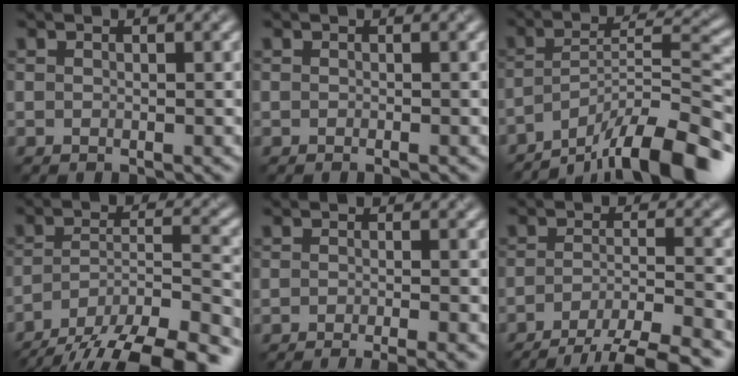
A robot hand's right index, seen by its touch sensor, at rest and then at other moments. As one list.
[{"total": 0.6, "force": [-0.3, 0.1, 0.4], "torque": [-0.004, -0.005, -0.007]}, {"total": 13.1, "force": [-10.2, 3.1, 7.6], "torque": [-0.120, 0.026, -0.170]}, {"total": 15.7, "force": [-13.0, 4.9, 7.4], "torque": [-0.140, -0.020, -0.183]}, {"total": 5.4, "force": [-3.6, 1.5, 3.7], "torque": [-0.033, -0.006, -0.044]}, {"total": 8.1, "force": [-6.2, 2.1, 4.7], "torque": [-0.069, -0.013, -0.094]}]